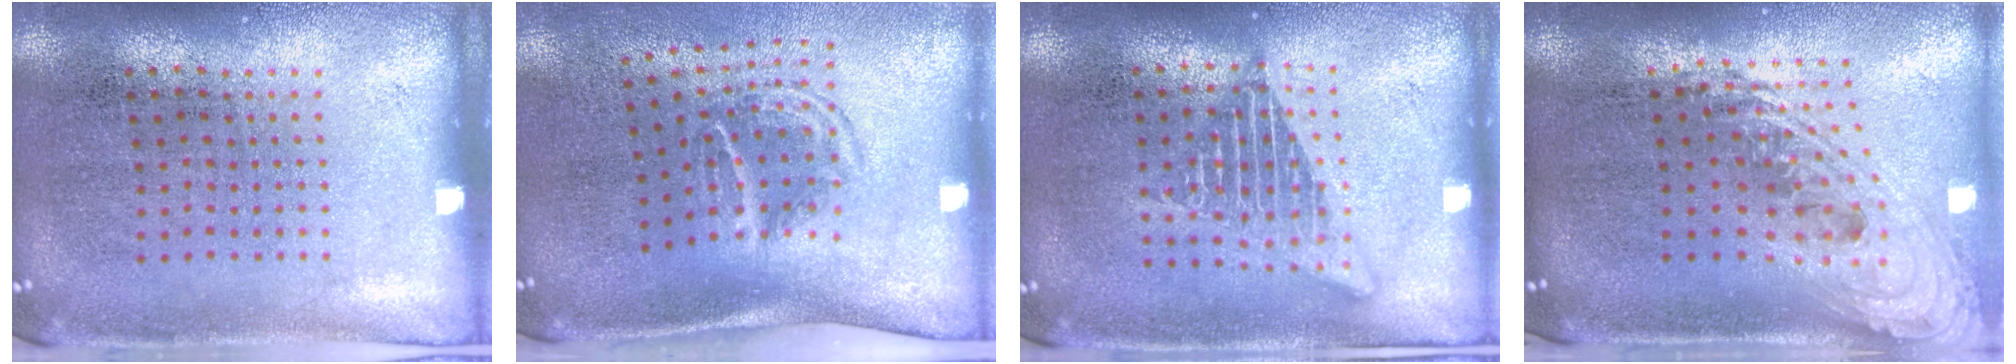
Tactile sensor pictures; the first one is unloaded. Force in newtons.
{"total": 1.8, "press": 1.2, "slide": 1.4}
{"total": 2.3, "press": 2.3, "slide": 0.1}
{"total": 2.4, "press": 1.8, "slide": 1.6}